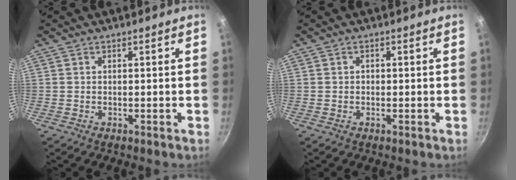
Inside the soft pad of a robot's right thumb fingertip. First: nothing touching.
{"total": 0.8, "force": [-0.1, 0.7, 0.4], "torque": [-0.004, 0.004, -0.001]}